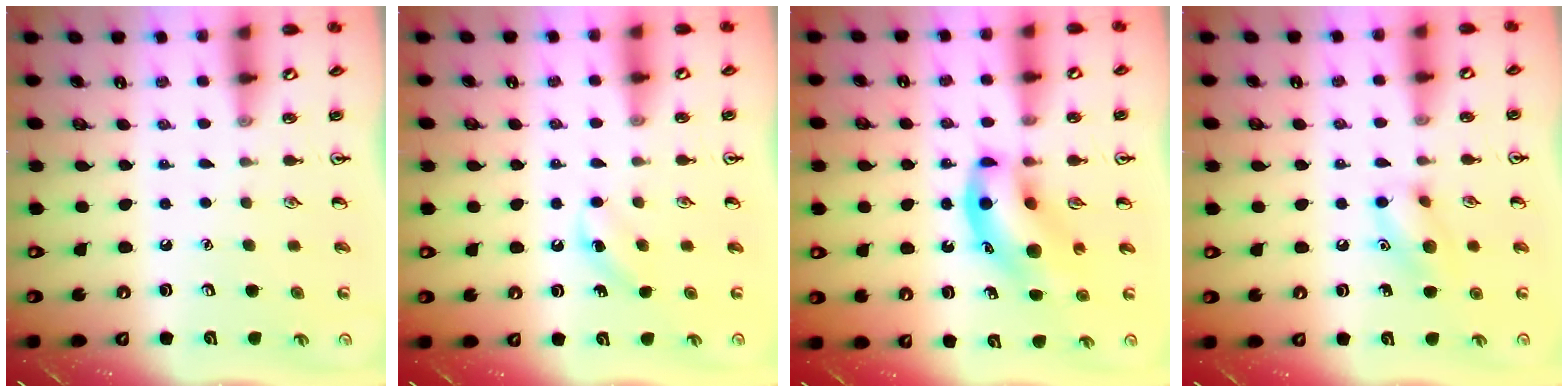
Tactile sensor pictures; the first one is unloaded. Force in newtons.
{"total": 5.0, "press": 4.8, "slide": 1.5}
{"total": 11.5, "press": 11.1, "slide": 3.1}
{"total": 9.4, "press": 9.4, "slide": 0.5}